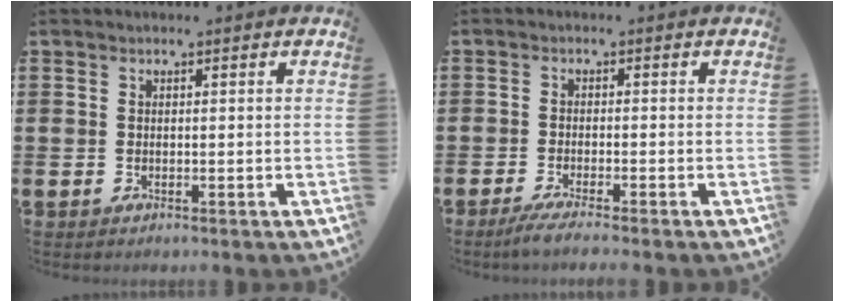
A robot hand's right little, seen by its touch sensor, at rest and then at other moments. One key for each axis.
{"total": 2.1, "fx": -1.5, "fy": -0.1, "fz": 1.5, "tx": -0.022, "ty": -0.002, "tz": -0.026}